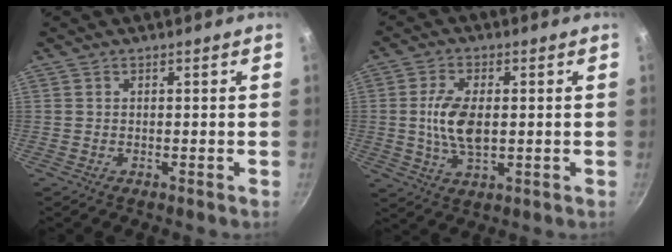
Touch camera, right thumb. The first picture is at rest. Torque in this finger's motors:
{"motor_torque": [1.47, 1.17, 1.04, -0.93, 0.10]}